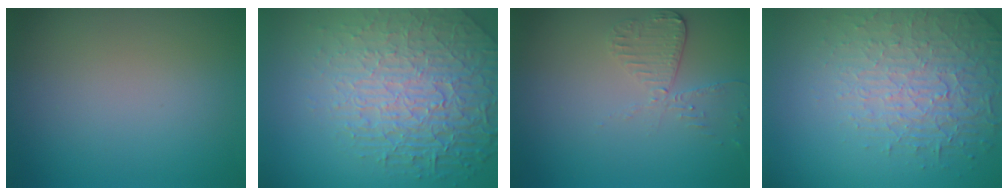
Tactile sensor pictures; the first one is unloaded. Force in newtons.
{"total": 7.5, "press": 5.8, "slide": 4.8}
{"total": 2.7, "press": 2.4, "slide": 1.2}
{"total": 4.0, "press": 3.8, "slide": 1.2}